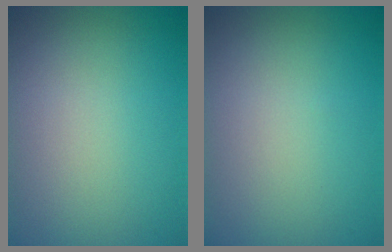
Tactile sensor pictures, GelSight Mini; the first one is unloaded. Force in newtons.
{"total": 0.0}